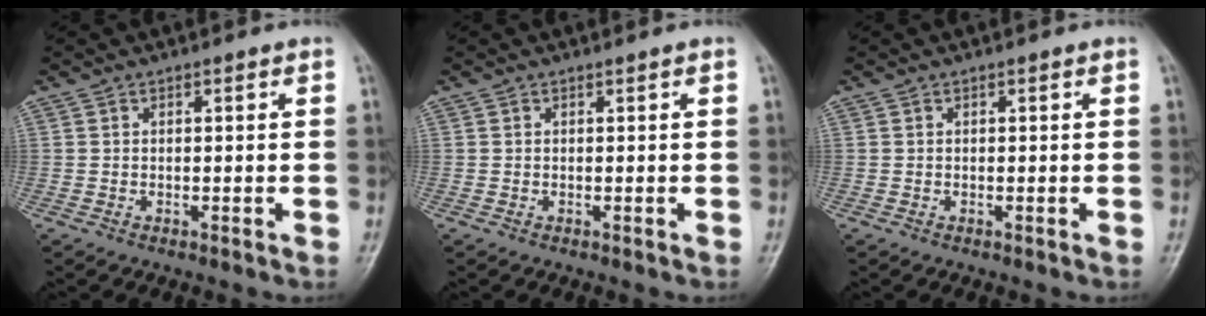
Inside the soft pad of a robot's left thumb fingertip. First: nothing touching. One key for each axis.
{"total": 0.0}
{"total": 0.0}